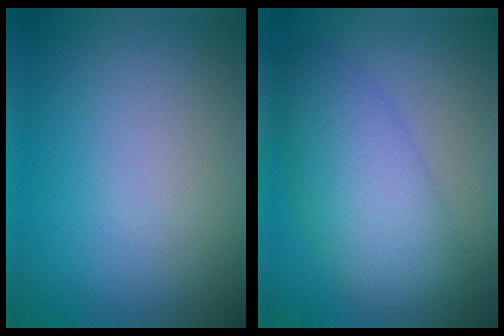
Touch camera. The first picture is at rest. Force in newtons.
{"total": 6.8, "press": 6.8, "slide": 0.3}